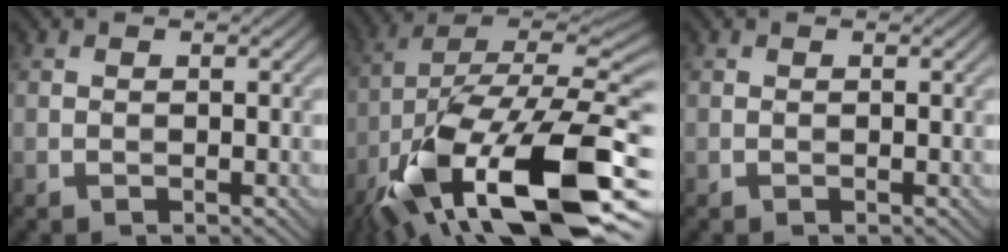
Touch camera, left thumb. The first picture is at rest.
{"total": 19.4, "force": [-8.8, 8.0, 15.3], "torque": [-0.290, -0.010, -0.151]}
{"total": 0.0}